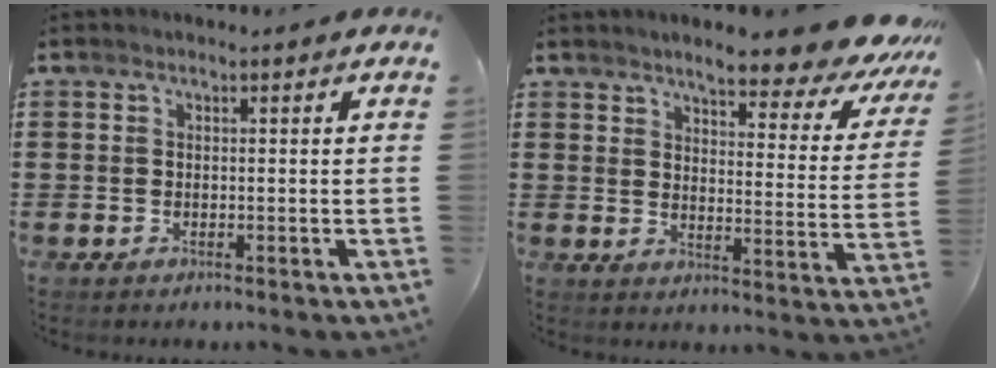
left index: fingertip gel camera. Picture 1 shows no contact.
{"total": 7.5, "force": [6.5, 0.6, 3.7], "torque": [-0.074, -0.041, 0.108]}